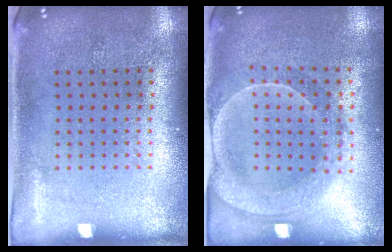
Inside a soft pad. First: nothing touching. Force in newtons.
{"total": 2.1, "press": 2.0, "slide": 0.7}